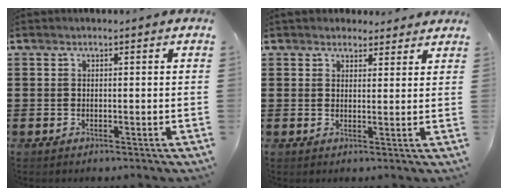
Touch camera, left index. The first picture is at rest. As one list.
[{"total": 2.8, "force": [2.6, 1.1, 0.2], "torque": [-0.002, -0.004, 0.047]}]